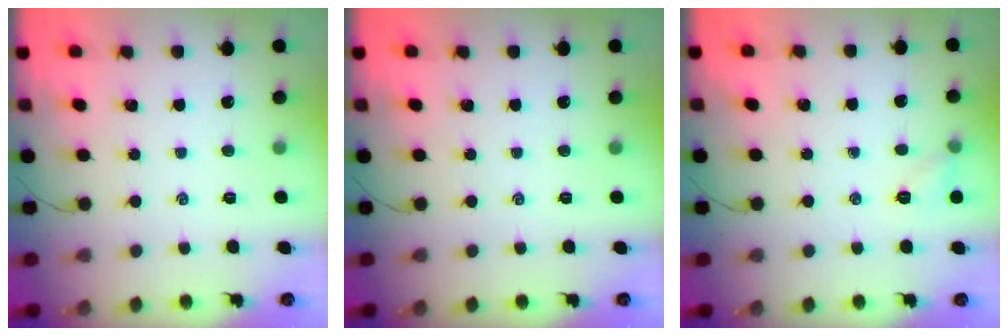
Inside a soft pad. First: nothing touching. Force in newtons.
{"total": 0.0}
{"total": 6.3, "press": 6.2, "slide": 1.0}